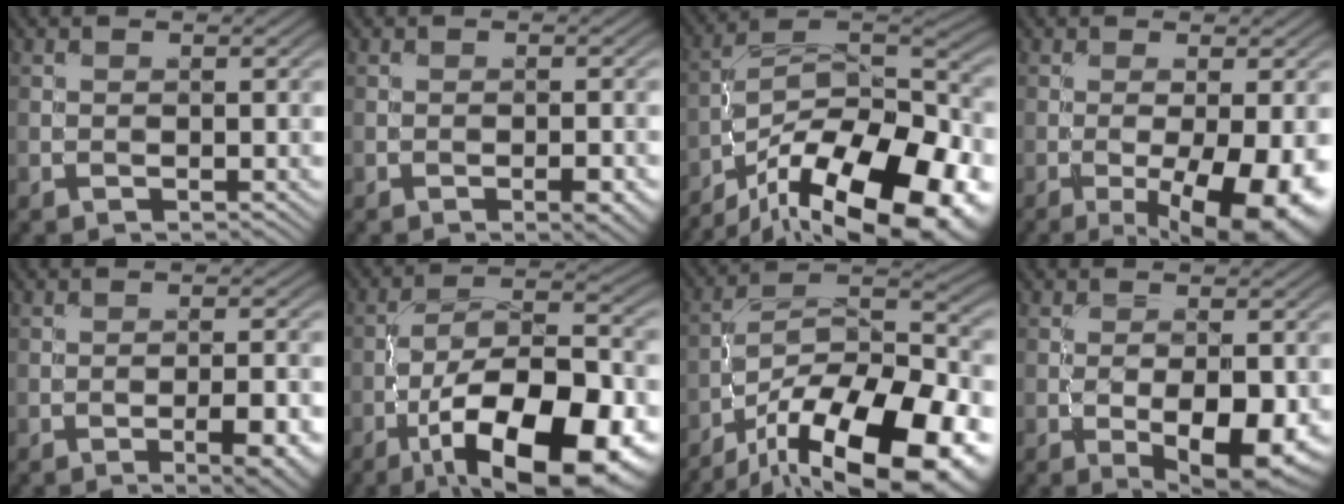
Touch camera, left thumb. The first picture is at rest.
{"total": 2.5, "force": [-1.2, 0.7, 2.1], "torque": [-0.034, 0.002, -0.019]}
{"total": 20.3, "force": [-13.7, 7.5, 12.9], "torque": [-0.186, -0.025, -0.210]}
{"total": 10.6, "force": [-3.9, 3.1, 9.4], "torque": [-0.142, -0.015, -0.045]}
{"total": 5.8, "force": [-2.7, 1.6, 4.9], "torque": [-0.075, 0.008, -0.028]}
{"total": 17.9, "force": [-8.7, 7.0, 14.0], "torque": [-0.221, -0.009, -0.141]}
{"total": 20.2, "force": [-13.3, 7.3, 13.4], "torque": [-0.201, -0.037, -0.210]}
{"total": 7.6, "force": [-2.1, 3.3, 6.6], "torque": [-0.103, -0.013, -0.021]}